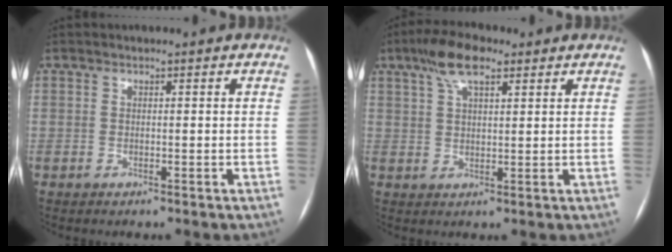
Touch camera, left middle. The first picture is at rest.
{"total": 7.1, "force": [4.3, 2.3, 5.2], "torque": [-0.105, 0.021, 0.077]}